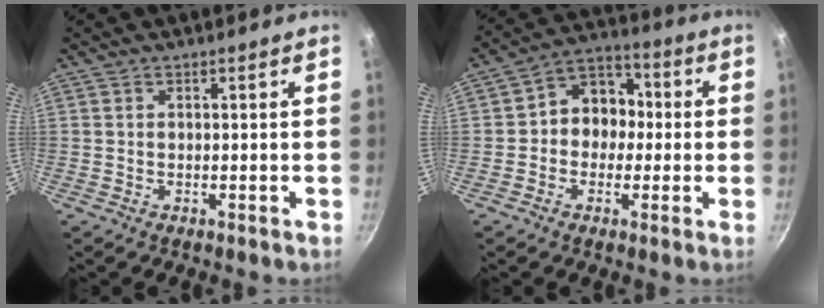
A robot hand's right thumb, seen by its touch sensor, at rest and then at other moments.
{"total": 9.8, "force": [-0.3, 8.3, 5.2], "torque": [-0.024, 0.032, -0.024]}